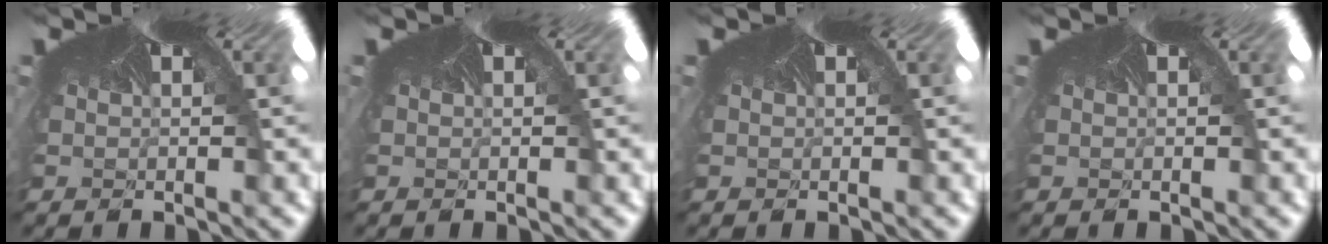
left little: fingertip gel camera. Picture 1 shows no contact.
{"total": 0.0}
{"total": 0.0}
{"total": 0.0}